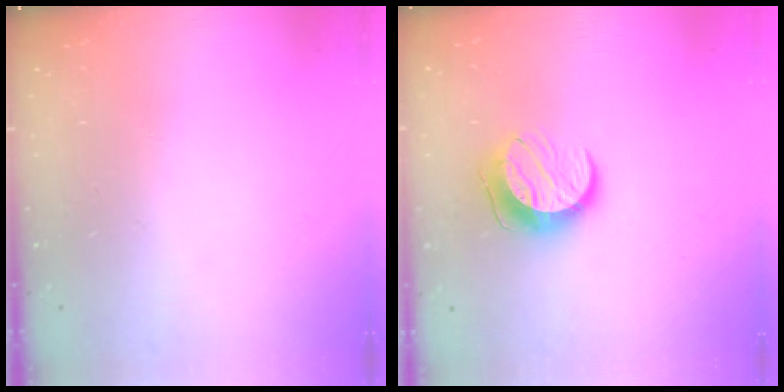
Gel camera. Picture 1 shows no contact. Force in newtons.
{"total": 9.8, "press": 9.8, "slide": 0.2}